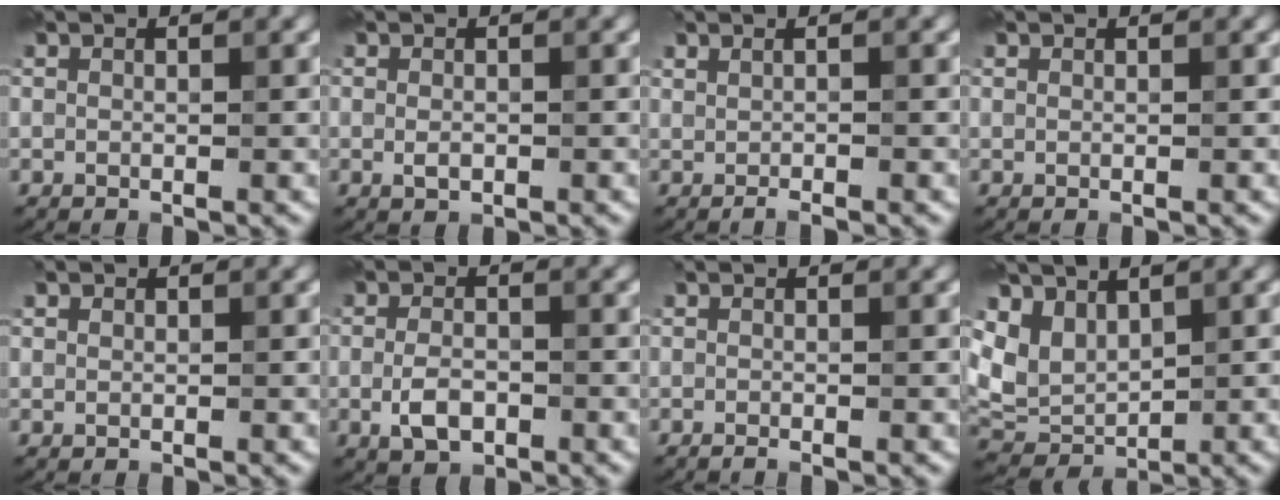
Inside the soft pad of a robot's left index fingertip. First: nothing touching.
{"total": 1.2, "force": [-0.3, 0.7, 0.9], "torque": [-0.017, -0.001, -0.005]}
{"total": 1.5, "force": [-0.1, 0.4, 1.4], "torque": [-0.022, -0.001, -0.003]}
{"total": 0.0}
{"total": 0.8, "force": [0.3, 0.6, 0.4], "torque": [-0.004, 0.001, 0.002]}
{"total": 3.0, "force": [-1.0, 1.7, 2.3], "torque": [-0.043, 0.001, -0.021]}
{"total": 1.0, "force": [-0.5, 0.2, 0.8], "torque": [-0.011, -0.006, -0.011]}
{"total": 3.7, "force": [1.7, 2.7, 1.9], "torque": [-0.039, -0.008, 0.036]}